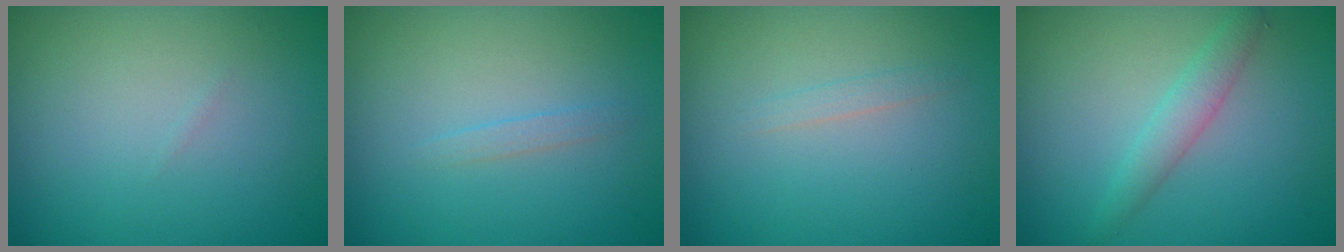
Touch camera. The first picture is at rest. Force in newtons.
{"total": 0.7, "press": 0.7, "slide": 0.1}
{"total": 0.7, "press": 0.7, "slide": 0.1}
{"total": 2.0, "press": 2.0, "slide": 0.1}